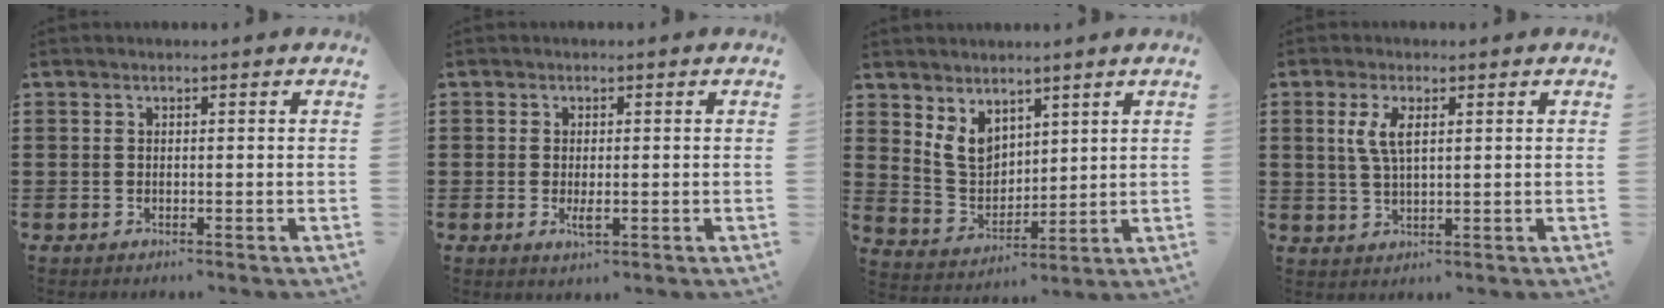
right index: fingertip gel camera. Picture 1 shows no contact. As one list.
[{"total": 2.1, "force": [-0.4, 0.6, 2.0], "torque": [-0.042, -0.005, -0.007]}, {"total": 5.8, "force": [3.7, 3.8, 2.4], "torque": [-0.071, -0.006, 0.068]}, {"total": 4.4, "force": [1.4, 1.7, 3.9], "torque": [-0.081, 0.007, 0.022]}]